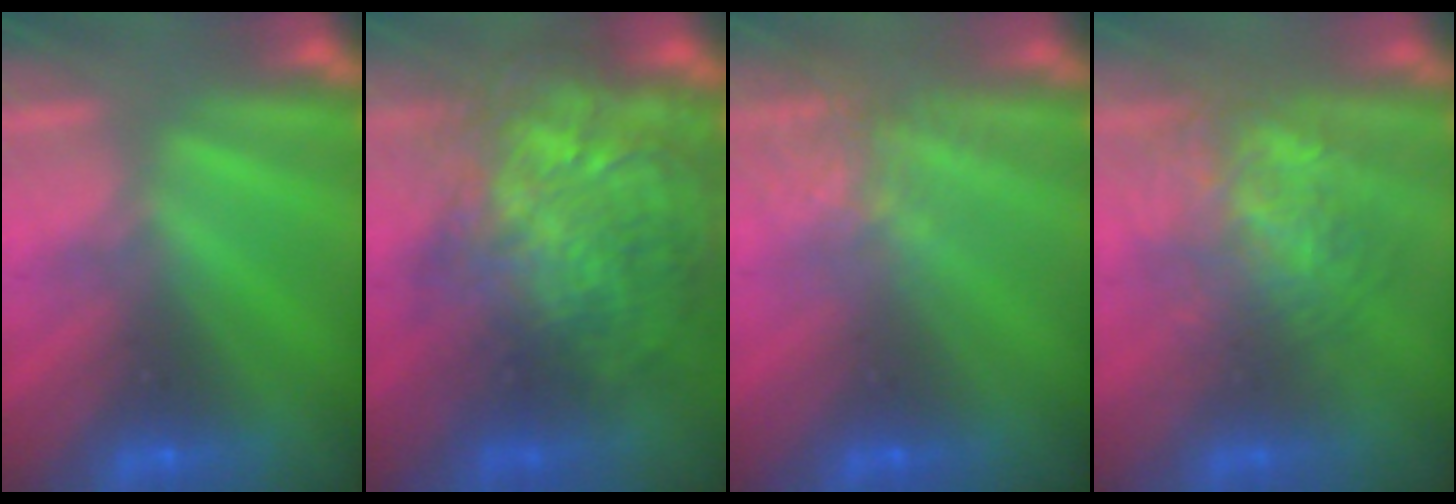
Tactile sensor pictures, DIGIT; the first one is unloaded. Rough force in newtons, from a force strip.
{"total": 10.1}
{"total": 2.8}
{"total": 3.7}